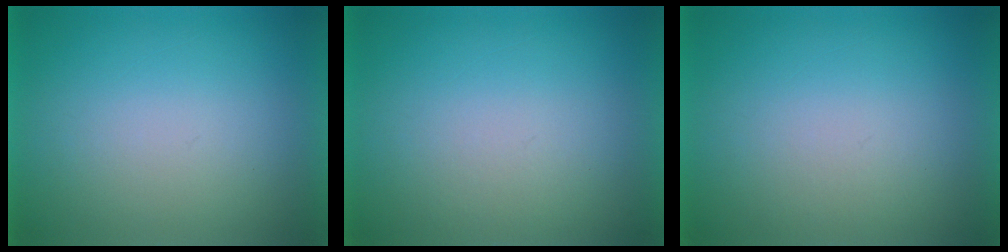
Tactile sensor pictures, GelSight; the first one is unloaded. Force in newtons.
{"total": 1.3}
{"total": 1.1}